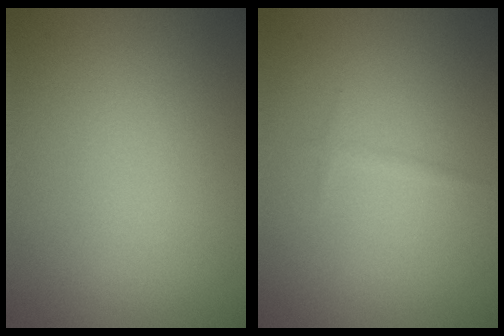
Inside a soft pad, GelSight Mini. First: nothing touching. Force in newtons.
{"total": 0.5, "press": 0.5, "slide": 0.1}